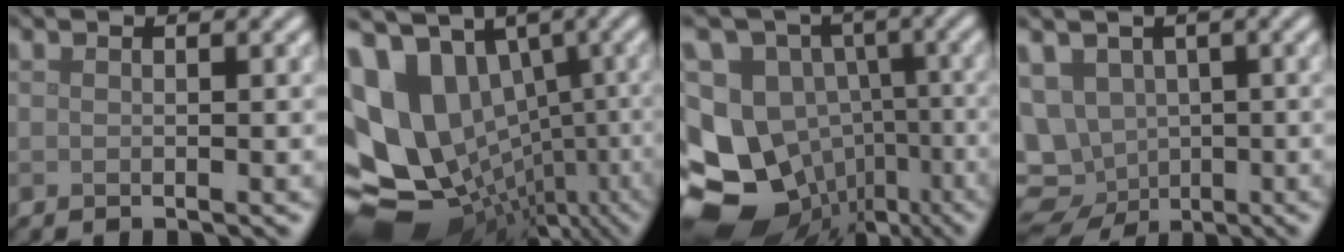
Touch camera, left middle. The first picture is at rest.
{"total": 15.9, "force": [0.6, 12.2, 10.2], "torque": [-0.193, -0.016, 0.059]}
{"total": 19.1, "force": [-6.2, 15.8, 8.9], "torque": [-0.199, -0.017, -0.089]}
{"total": 10.5, "force": [-3.2, 8.8, 4.7], "torque": [-0.090, -0.024, -0.042]}